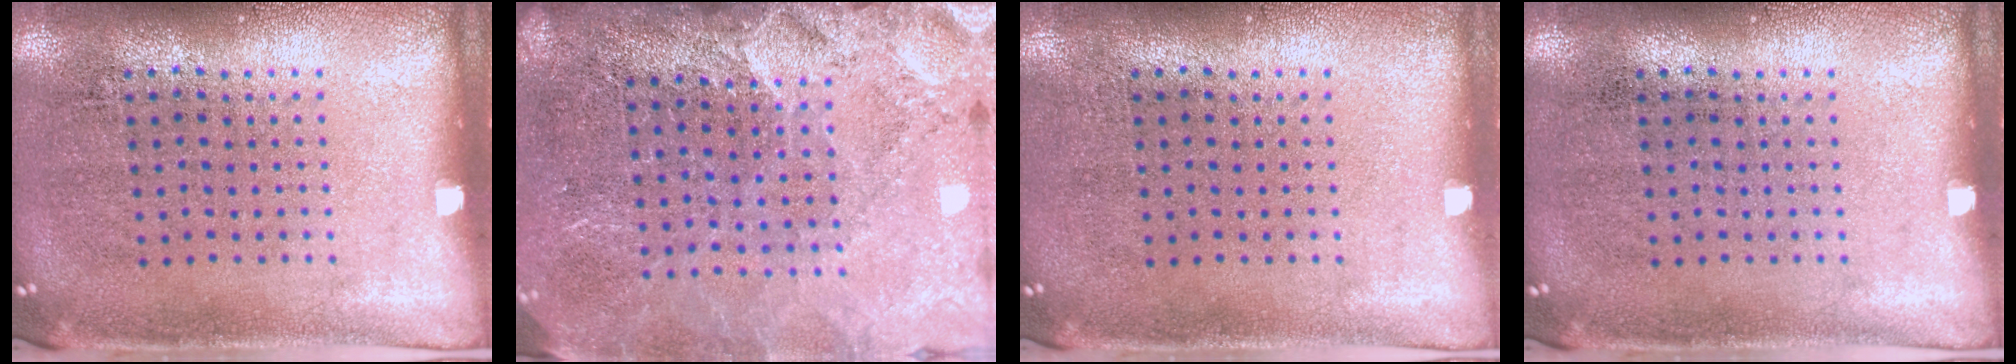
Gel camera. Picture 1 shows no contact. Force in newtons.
{"total": 3.5, "press": 3.1, "slide": 1.5}
{"total": 0.0}
{"total": 0.0}